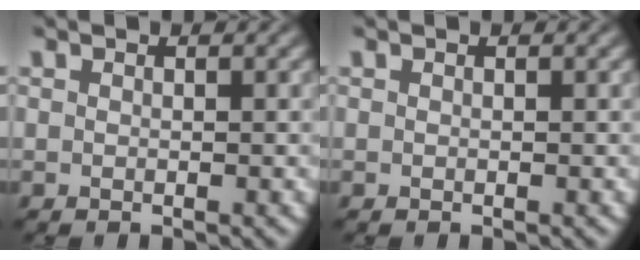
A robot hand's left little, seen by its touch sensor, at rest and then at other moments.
{"total": 0.0}